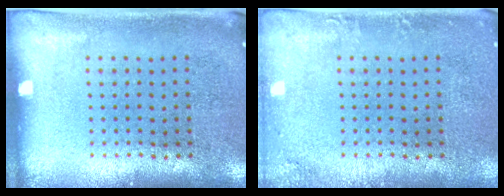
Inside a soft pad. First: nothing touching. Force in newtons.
{"total": 1.3, "press": 1.3, "slide": 0.0}